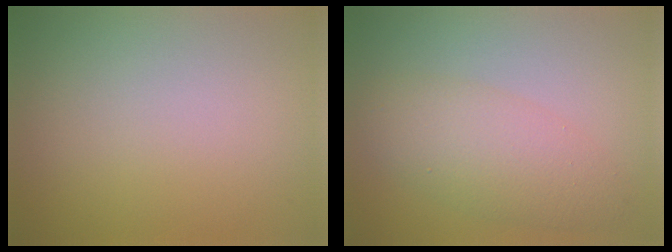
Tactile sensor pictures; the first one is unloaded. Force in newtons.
{"total": 4.3, "press": 4.3, "slide": 0.0}